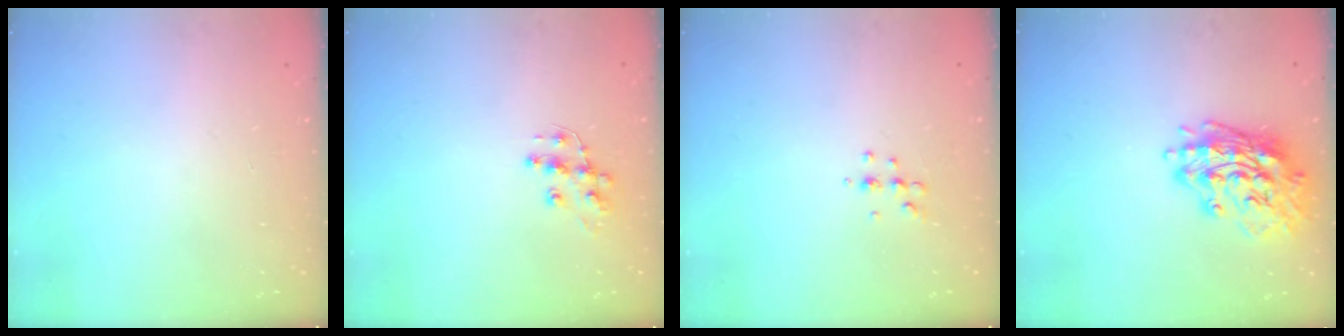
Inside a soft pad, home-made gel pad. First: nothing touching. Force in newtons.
{"total": 9.8, "press": 9.7, "slide": 0.5}
{"total": 4.5, "press": 4.3, "slide": 1.2}
{"total": 17.1, "press": 16.9, "slide": 2.4}